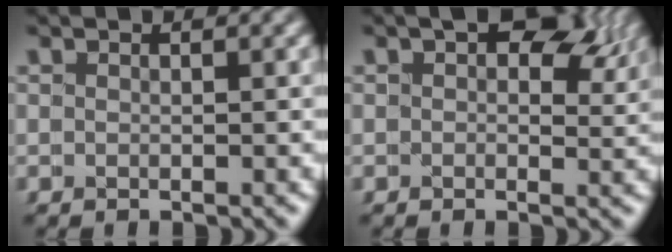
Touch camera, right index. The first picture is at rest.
{"total": 4.0, "force": [2.1, 2.3, 2.4], "torque": [-0.026, 0.011, 0.022]}